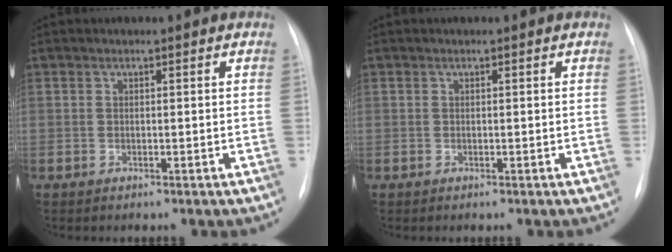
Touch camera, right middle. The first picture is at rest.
{"total": 0.0}